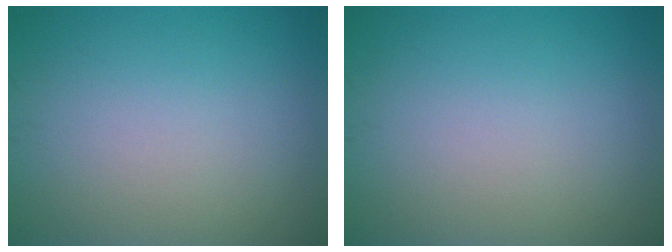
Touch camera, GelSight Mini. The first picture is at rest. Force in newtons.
{"total": 0.0}